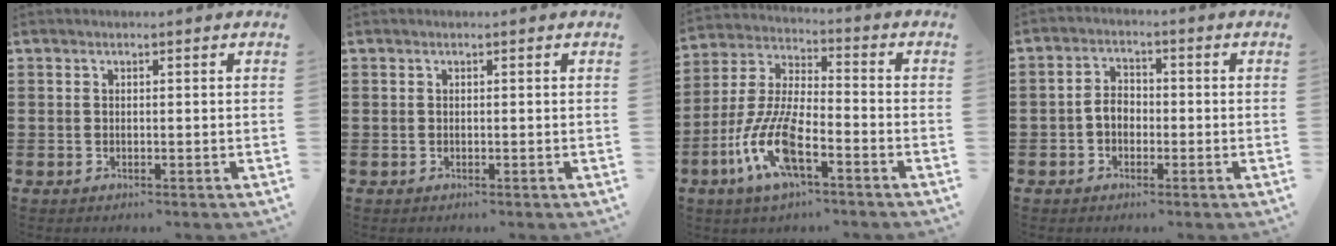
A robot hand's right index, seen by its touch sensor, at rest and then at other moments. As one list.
[{"total": 0.0}, {"total": 10.7, "force": [-5.0, 3.3, 8.8], "torque": [-0.220, -0.016, -0.101]}, {"total": 3.3, "force": [-1.0, 2.3, 2.2], "torque": [-0.059, 0.001, -0.025]}]